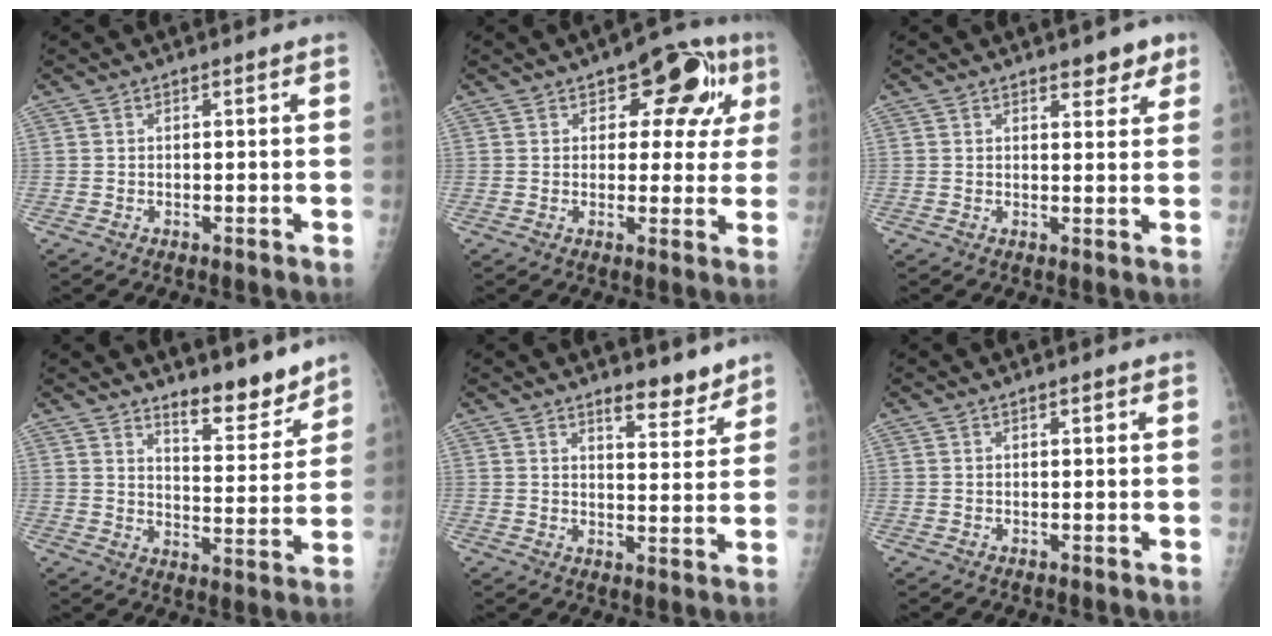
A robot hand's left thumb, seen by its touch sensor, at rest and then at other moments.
{"total": 11.6, "force": [4.6, 6.5, 8.4], "torque": [-0.050, 0.003, 0.052]}
{"total": 4.0, "force": [2.8, 2.0, 2.2], "torque": [-0.001, -0.014, 0.035]}
{"total": 8.9, "force": [7.7, 2.5, 3.8], "torque": [-0.027, -0.069, 0.123]}
{"total": 5.8, "force": [4.8, 2.0, 2.6], "torque": [-0.013, -0.038, 0.069]}
{"total": 0.6, "force": [0.3, 0.2, 0.5], "torque": [-0.008, 0.000, 0.005]}